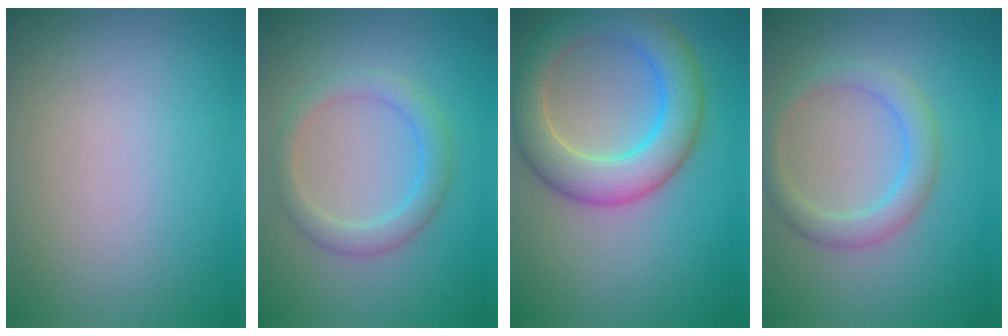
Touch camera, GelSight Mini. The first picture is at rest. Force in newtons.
{"total": 1.9, "press": 1.9, "slide": 0.2}
{"total": 6.6, "press": 6.6, "slide": 0.3}
{"total": 3.1, "press": 3.1, "slide": 0.1}